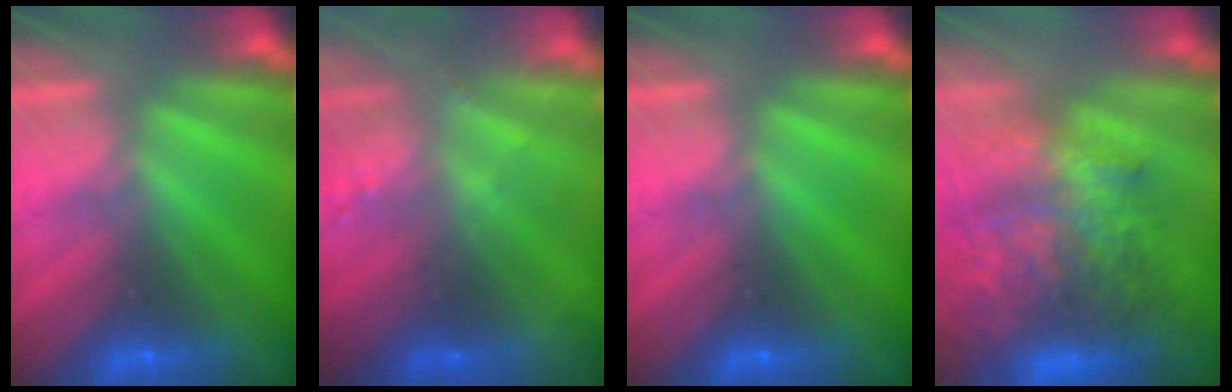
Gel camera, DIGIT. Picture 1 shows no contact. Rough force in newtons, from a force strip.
{"total": 2.4}
{"total": 0.0}
{"total": 7.8}